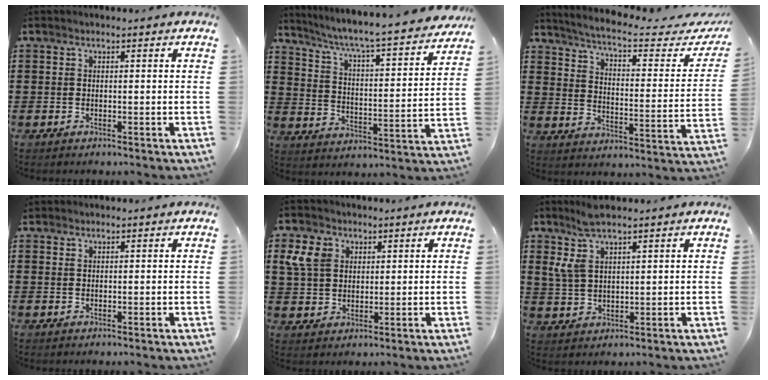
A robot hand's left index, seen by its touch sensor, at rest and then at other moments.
{"total": 5.0, "force": [4.4, -0.4, 2.3], "torque": [-0.067, -0.042, 0.061]}
{"total": 4.8, "force": [4.1, -0.3, 2.5], "torque": [-0.071, -0.035, 0.061]}
{"total": 0.8, "force": [0.6, 0.4, 0.2], "torque": [-0.007, 0.004, 0.012]}
{"total": 5.4, "force": [2.2, 4.4, 2.1], "torque": [-0.068, 0.014, 0.038]}
{"total": 5.6, "force": [3.4, 2.0, 4.0], "torque": [-0.092, 0.002, 0.060]}